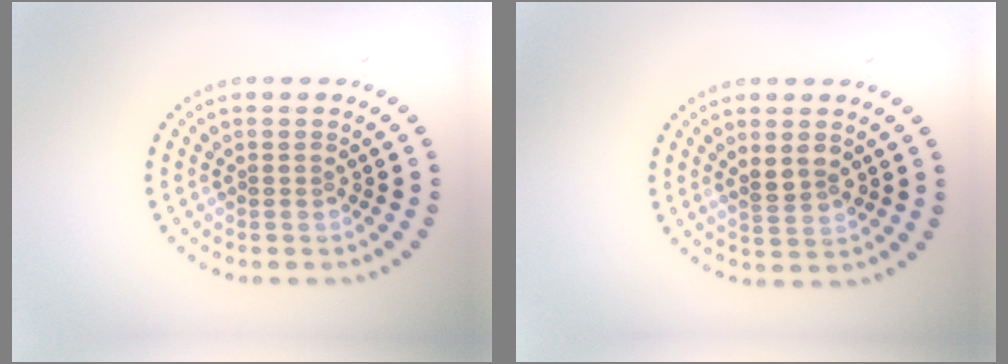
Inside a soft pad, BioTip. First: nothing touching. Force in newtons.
{"total": 2.1, "press": 2.0, "slide": 0.7}